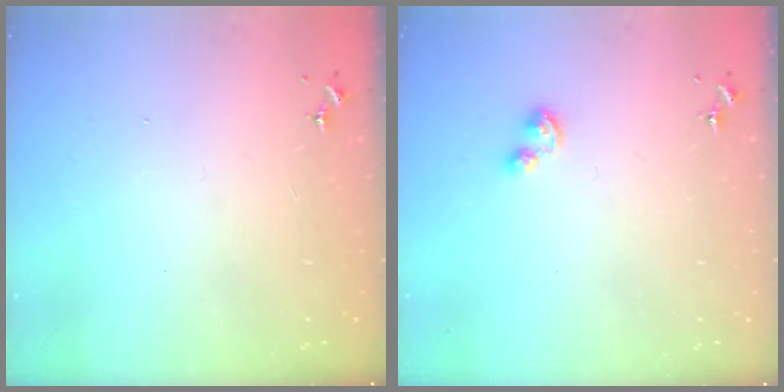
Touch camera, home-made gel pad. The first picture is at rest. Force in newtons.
{"total": 3.0, "press": 3.0, "slide": 0.4}